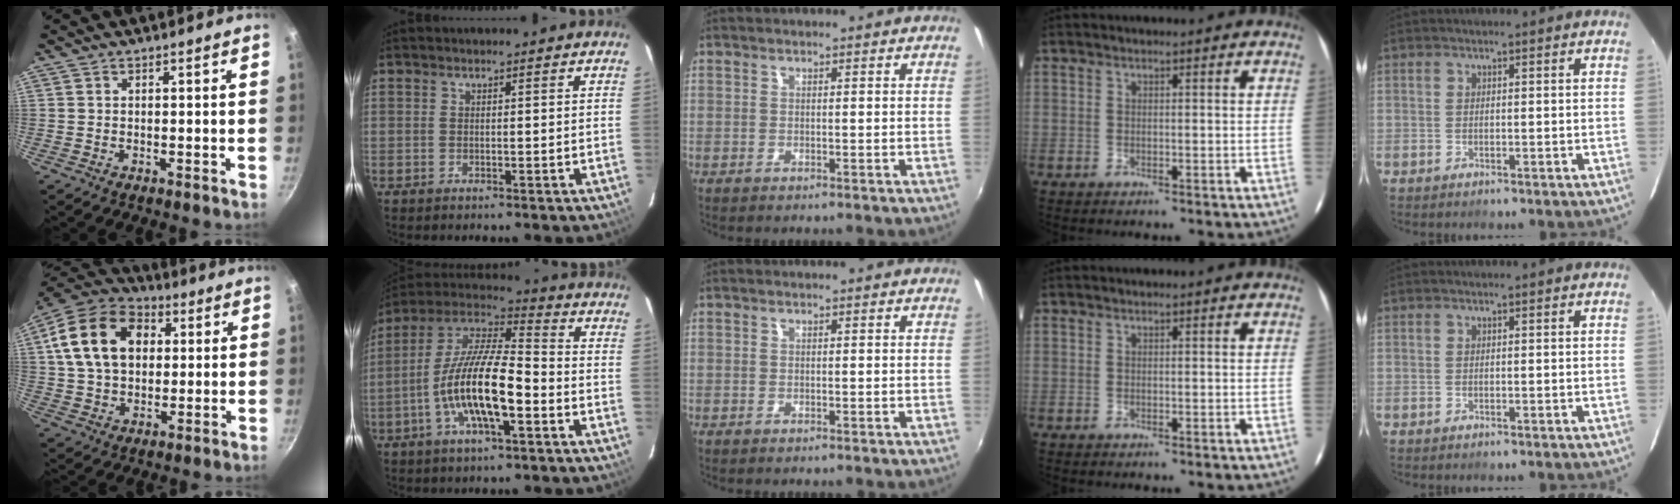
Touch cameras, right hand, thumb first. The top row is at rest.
{"thumb": {"total": 18.5, "force": [4.2, 13.2, 12.2], "torque": [-0.197, 0.020, 0.064]}, "index": {"total": 16.0, "force": [-5.3, 4.4, 14.4], "torque": [-0.278, -0.004, -0.105]}}